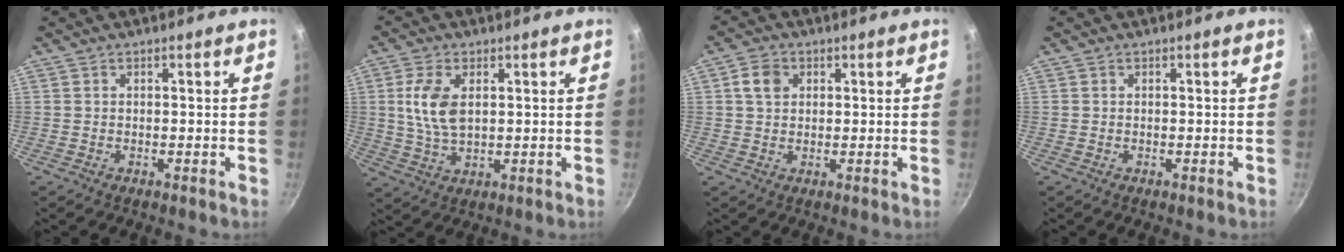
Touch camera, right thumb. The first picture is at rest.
{"total": 8.4, "force": [1.8, 4.6, 6.8], "torque": [-0.133, -0.007, 0.037]}
{"total": 4.4, "force": [1.4, 3.4, 2.5], "torque": [-0.031, 0.004, 0.022]}
{"total": 0.0}